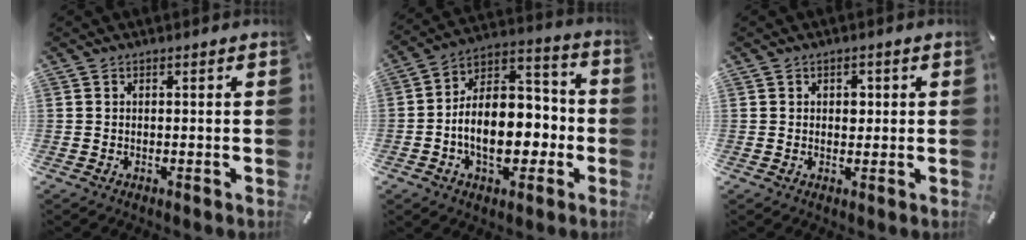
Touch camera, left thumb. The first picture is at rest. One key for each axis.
{"total": 16.2, "fx": -4.2, "fy": 11.1, "fz": 11.0, "tx": -0.167, "ty": 0.009, "tz": -0.072}
{"total": 2.5, "fx": 0.4, "fy": 2.0, "fz": 1.6, "tx": -0.010, "ty": -0.003, "tz": -0.001}